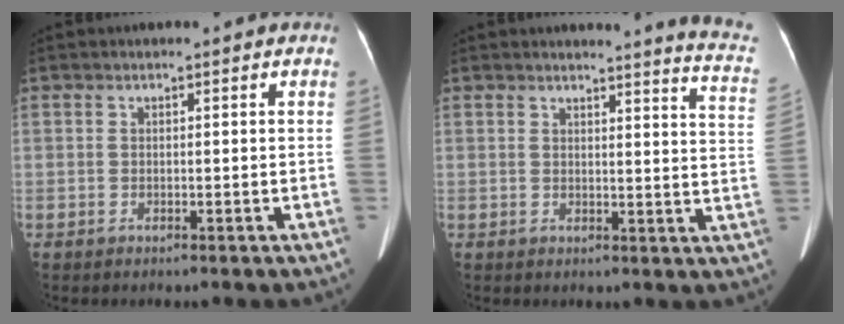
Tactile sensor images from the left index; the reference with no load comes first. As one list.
[{"total": 9.8, "force": [9.4, -0.7, 2.5], "torque": [-0.018, -0.081, 0.076]}]